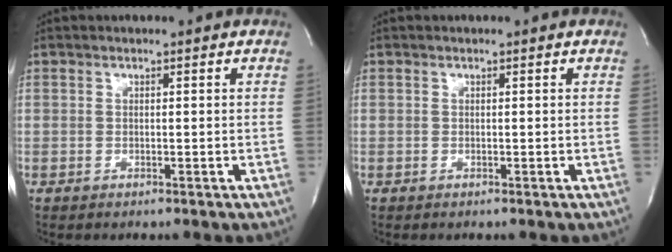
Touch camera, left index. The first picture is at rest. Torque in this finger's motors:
{"motor_torque": [0.00, 0.00, 0.00, -0.01]}